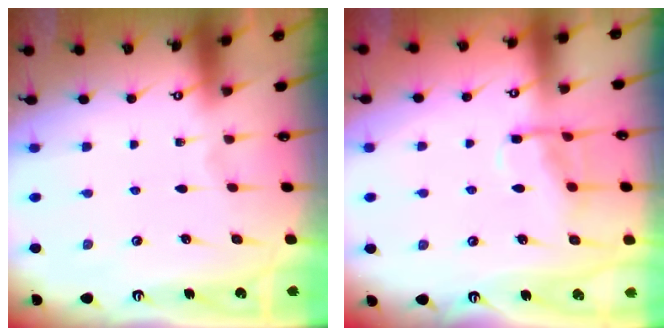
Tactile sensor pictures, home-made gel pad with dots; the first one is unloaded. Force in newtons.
{"total": 8.5, "press": 8.5, "slide": 0.4}